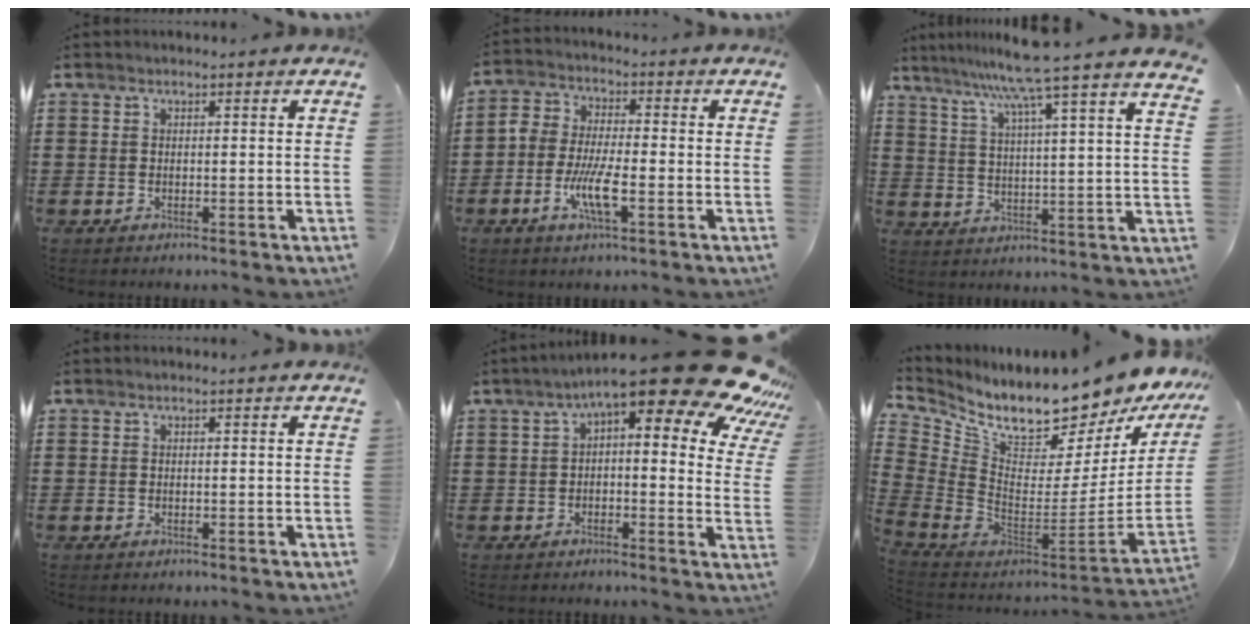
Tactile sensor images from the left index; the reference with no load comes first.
{"total": 6.9, "force": [-2.6, 2.3, 5.9], "torque": [-0.138, -0.011, -0.055]}
{"total": 8.7, "force": [7.4, -1.6, 4.3], "torque": [-0.105, -0.049, 0.120]}
{"total": 0.0}
{"total": 15.2, "force": [10.3, 2.8, 10.9], "torque": [-0.166, -0.071, 0.161]}
{"total": 10.7, "force": [9.9, 1.9, 3.5], "torque": [-0.096, -0.104, 0.166]}